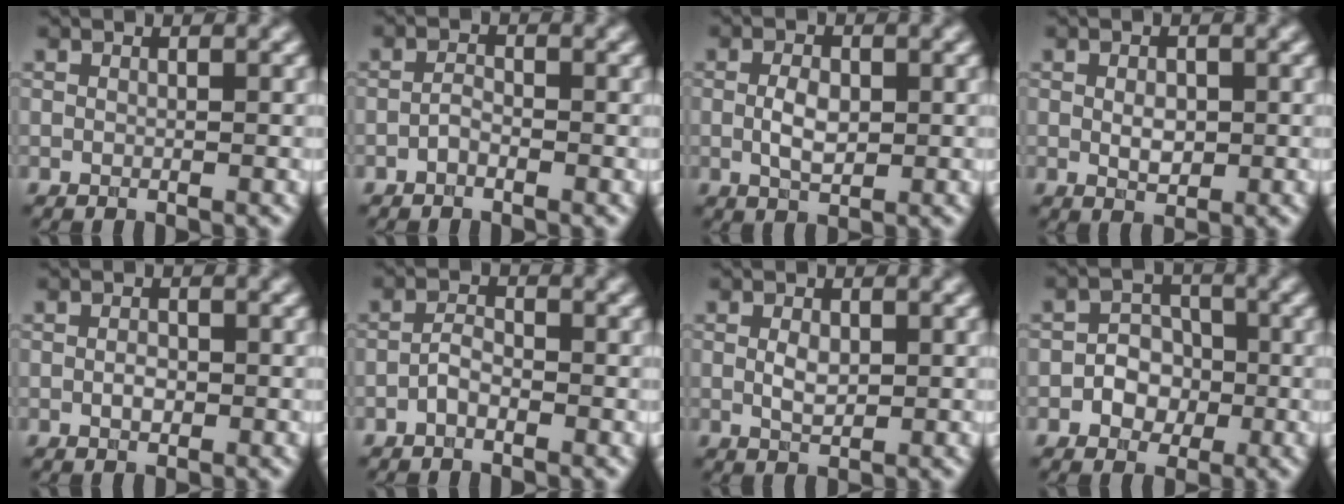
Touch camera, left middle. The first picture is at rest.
{"total": 1.1, "force": [-0.6, 0.5, 0.7], "torque": [-0.016, 0.002, -0.015]}
{"total": 2.8, "force": [0.0, 1.6, 2.3], "torque": [-0.049, -0.001, 0.000]}
{"total": 1.9, "force": [0.0, 1.2, 1.5], "torque": [-0.026, -0.002, 0.001]}
{"total": 1.3, "force": [-0.2, 0.8, 1.0], "torque": [-0.018, 0.000, -0.005]}
{"total": 1.6, "force": [-0.8, 0.8, 1.1], "torque": [-0.023, 0.004, -0.021]}
{"total": 1.9, "force": [0.1, 1.2, 1.5], "torque": [-0.033, -0.001, 0.004]}
{"total": 3.0, "force": [-0.9, 2.5, 1.4], "torque": [-0.002, 0.003, -0.024]}